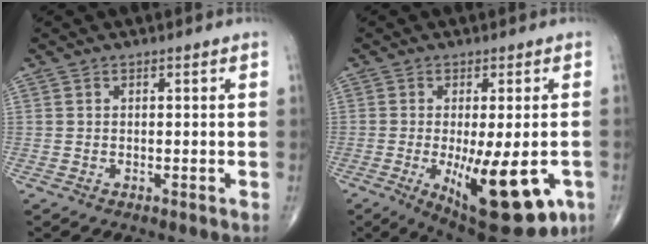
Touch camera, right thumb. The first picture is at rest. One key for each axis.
{"total": 17.0, "fx": -5.2, "fy": 5.9, "fz": 15.1, "tx": -0.195, "ty": -0.022, "tz": -0.058}